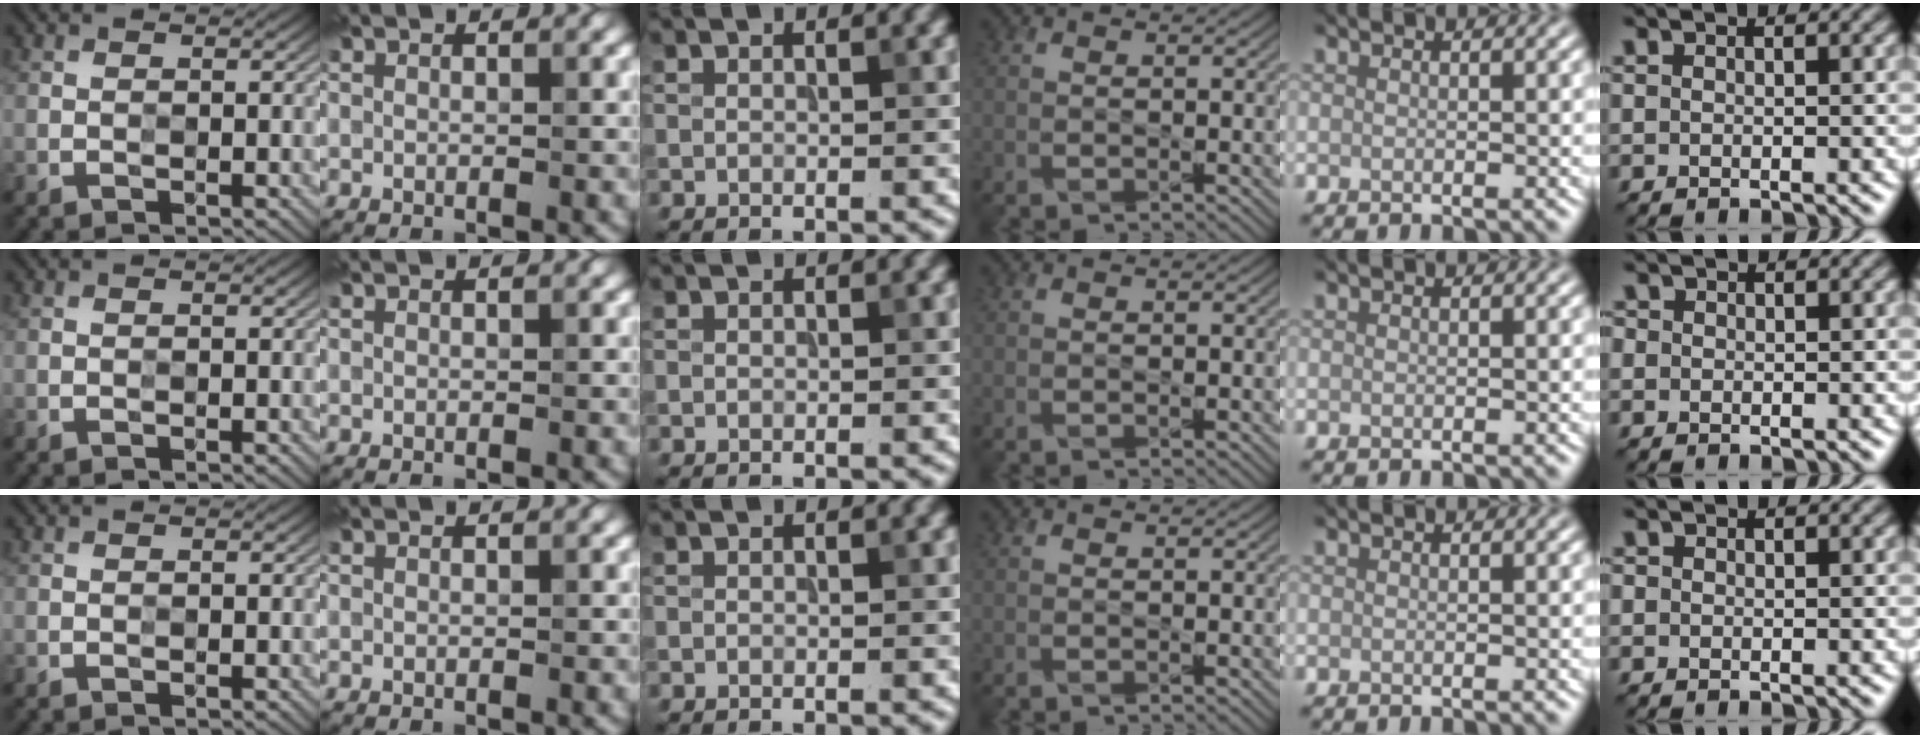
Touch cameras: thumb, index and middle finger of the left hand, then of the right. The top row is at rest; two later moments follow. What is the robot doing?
{"motion": "press", "object": "sticky note"}